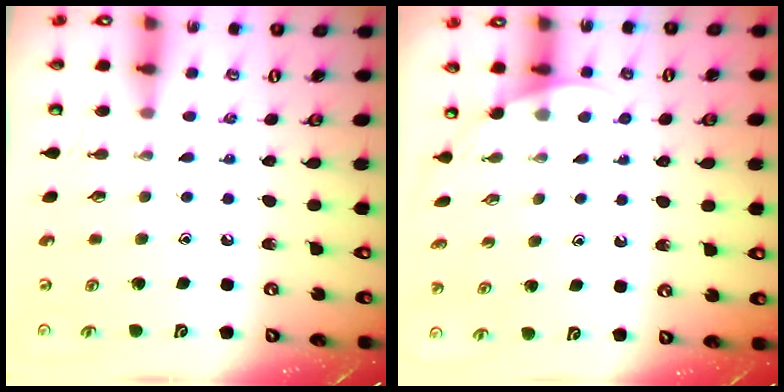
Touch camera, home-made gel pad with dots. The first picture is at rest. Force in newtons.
{"total": 2.8, "press": 2.8, "slide": 0.1}